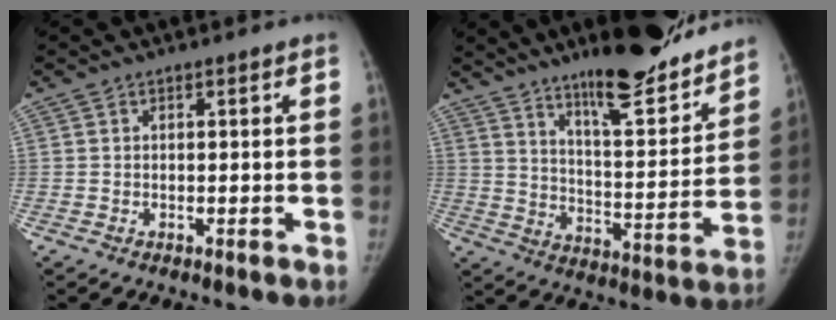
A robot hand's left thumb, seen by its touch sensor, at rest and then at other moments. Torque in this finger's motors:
{"motor_torque": [2.96, 0.35, 1.12, -1.65, 0.42]}